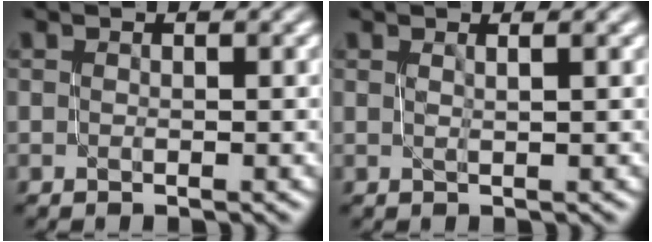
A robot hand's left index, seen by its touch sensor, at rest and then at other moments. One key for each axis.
{"total": 1.2, "fx": 0.5, "fy": 0.4, "fz": 1.0, "tx": -0.005, "ty": 0.003, "tz": 0.002}